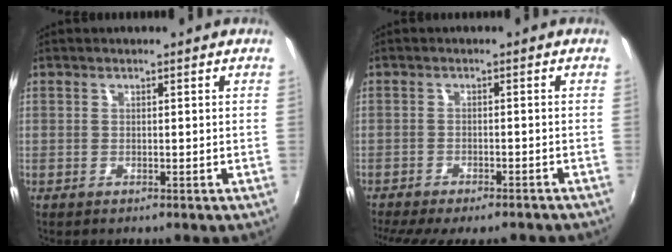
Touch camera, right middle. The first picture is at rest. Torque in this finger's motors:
{"motor_torque": [1.06, -1.08, 0.56, 0.16]}